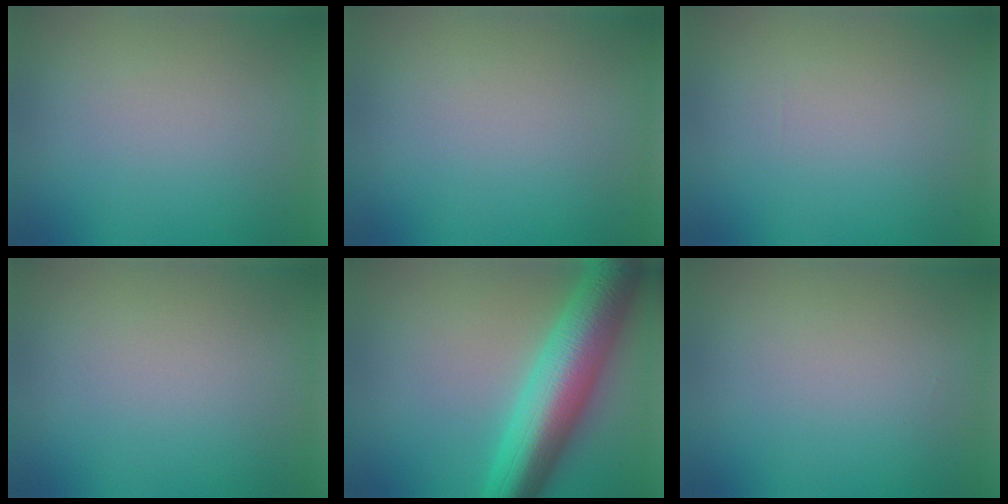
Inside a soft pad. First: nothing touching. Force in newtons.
{"total": 0.0}
{"total": 0.0}
{"total": 0.0}
{"total": 10.2, "press": 10.2, "slide": 0.0}
{"total": 0.0}